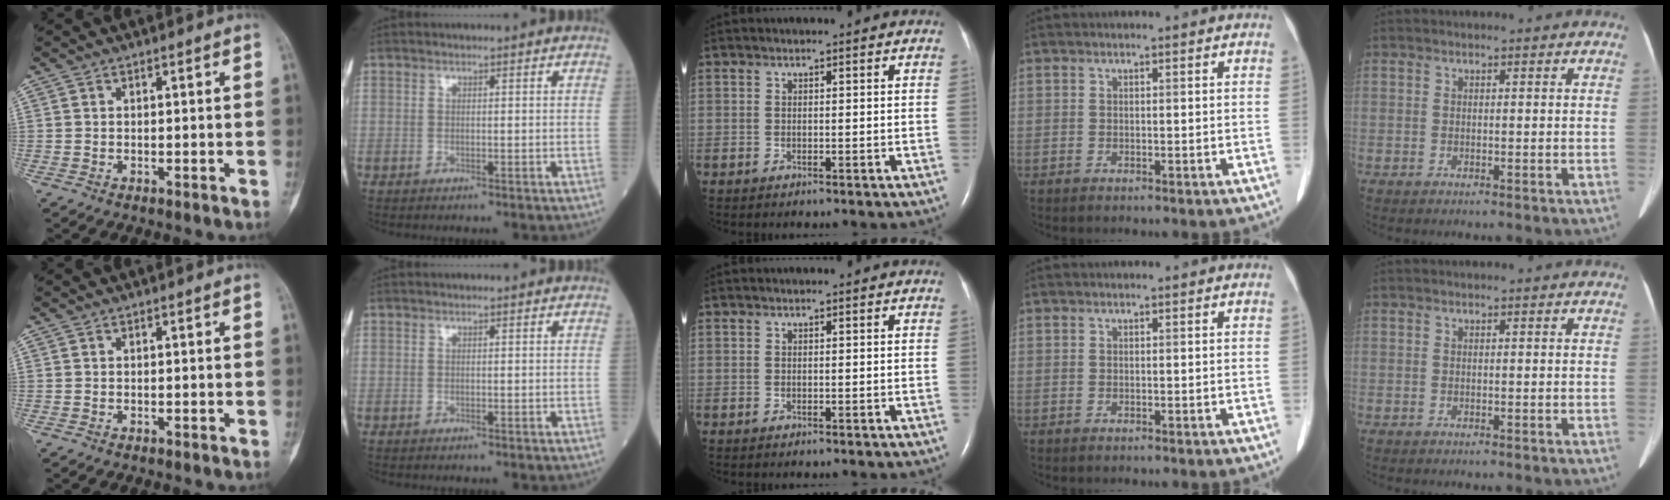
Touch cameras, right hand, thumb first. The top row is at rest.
{}